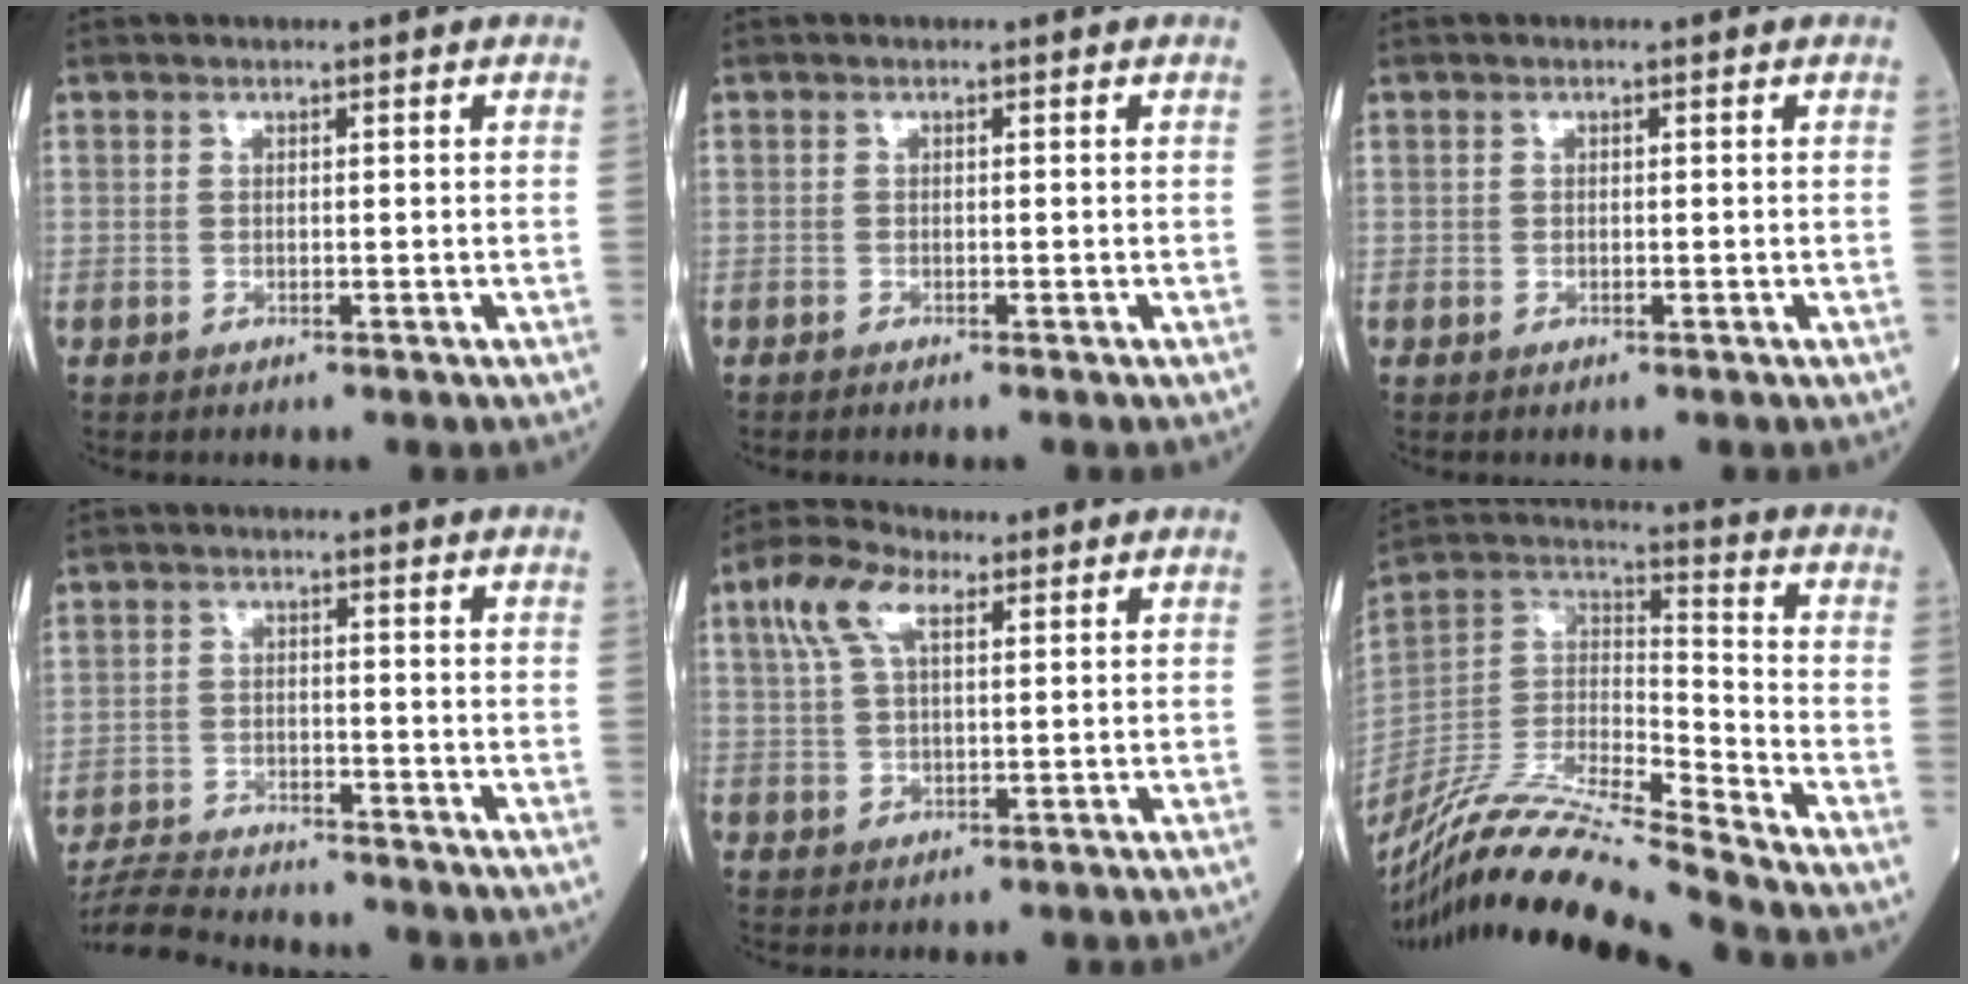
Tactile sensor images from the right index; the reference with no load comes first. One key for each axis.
{"total": 0.8, "fx": -0.7, "fy": -0.1, "fz": 0.4, "tx": -0.008, "ty": 0.000, "tz": -0.008}
{"total": 0.0}
{"total": 8.9, "fx": -8.7, "fy": 0.3, "fz": 2.0, "tx": -0.036, "ty": -0.008, "tz": -0.149}
{"total": 7.0, "fx": 3.2, "fy": 2.8, "fz": 5.5, "tx": -0.127, "ty": 0.024, "tz": 0.064}
{"total": 20.3, "fx": -18.1, "fy": -1.1, "fz": 9.2, "tx": -0.202, "ty": -0.007, "tz": -0.335}